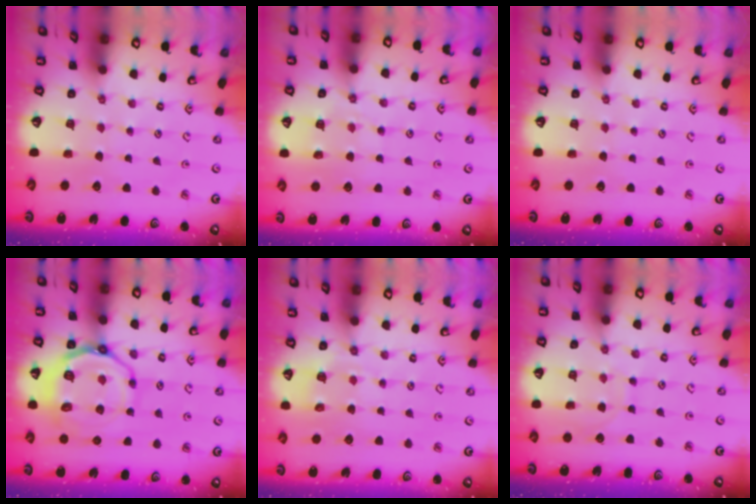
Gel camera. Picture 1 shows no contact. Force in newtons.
{"total": 6.1, "press": 6.1, "slide": 0.6}
{"total": 0.0}
{"total": 13.3, "press": 13.0, "slide": 2.9}
{"total": 5.2, "press": 5.1, "slide": 1.1}
{"total": 6.4, "press": 6.4, "slide": 0.2}